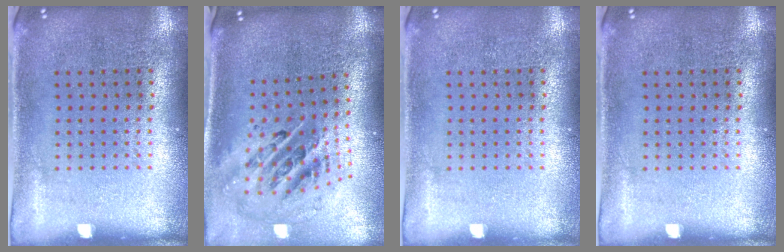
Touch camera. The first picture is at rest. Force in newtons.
{"total": 2.1, "press": 1.6, "slide": 1.4}
{"total": 0.0}
{"total": 0.0}